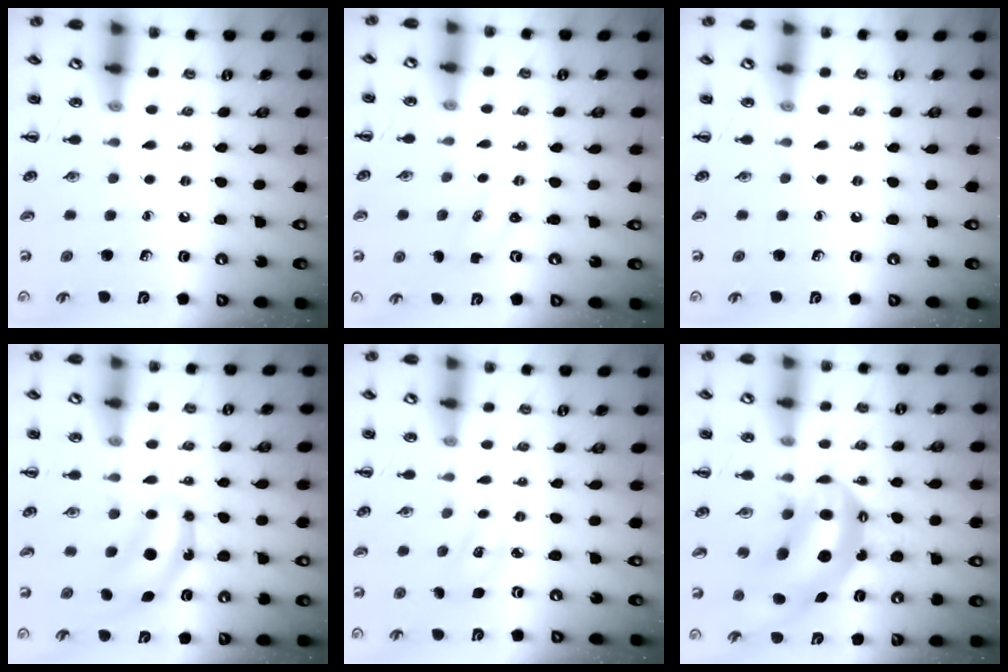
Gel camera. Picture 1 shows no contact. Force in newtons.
{"total": 1.6, "press": 1.5, "slide": 0.4}
{"total": 0.0}
{"total": 7.0, "press": 7.0, "slide": 0.2}
{"total": 4.9, "press": 4.7, "slide": 1.2}
{"total": 12.3, "press": 11.9, "slide": 2.9}